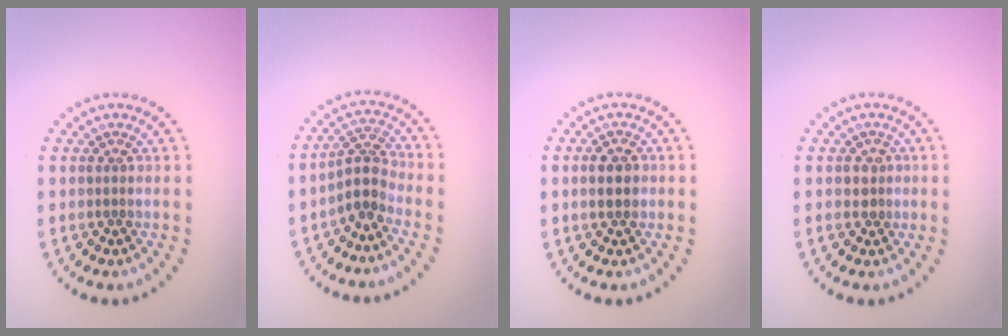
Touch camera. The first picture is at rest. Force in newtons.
{"total": 2.9, "press": 2.2, "slide": 1.8}
{"total": 2.5, "press": 2.5, "slide": 0.2}
{"total": 1.7, "press": 1.3, "slide": 1.1}